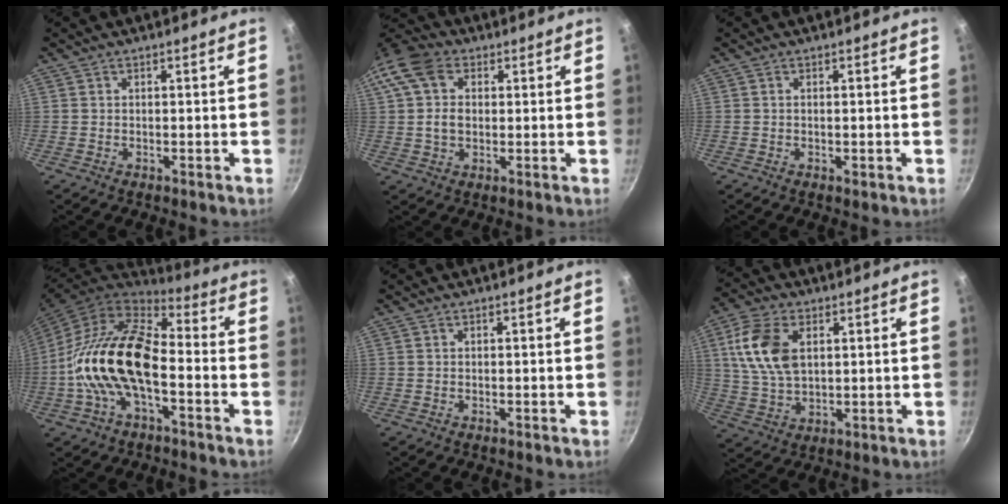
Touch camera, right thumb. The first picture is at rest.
{"total": 11.4, "force": [2.4, 8.5, 7.3], "torque": [-0.133, 0.016, 0.030]}
{"total": 0.8, "force": [-0.2, 0.3, 0.8], "torque": [-0.010, -0.001, -0.004]}
{"total": 18.2, "force": [-3.4, 9.6, 15.1], "torque": [-0.264, 0.040, -0.076]}
{"total": 0.0}
{"total": 12.2, "force": [3.3, 7.4, 9.1], "torque": [-0.167, -0.004, 0.066]}